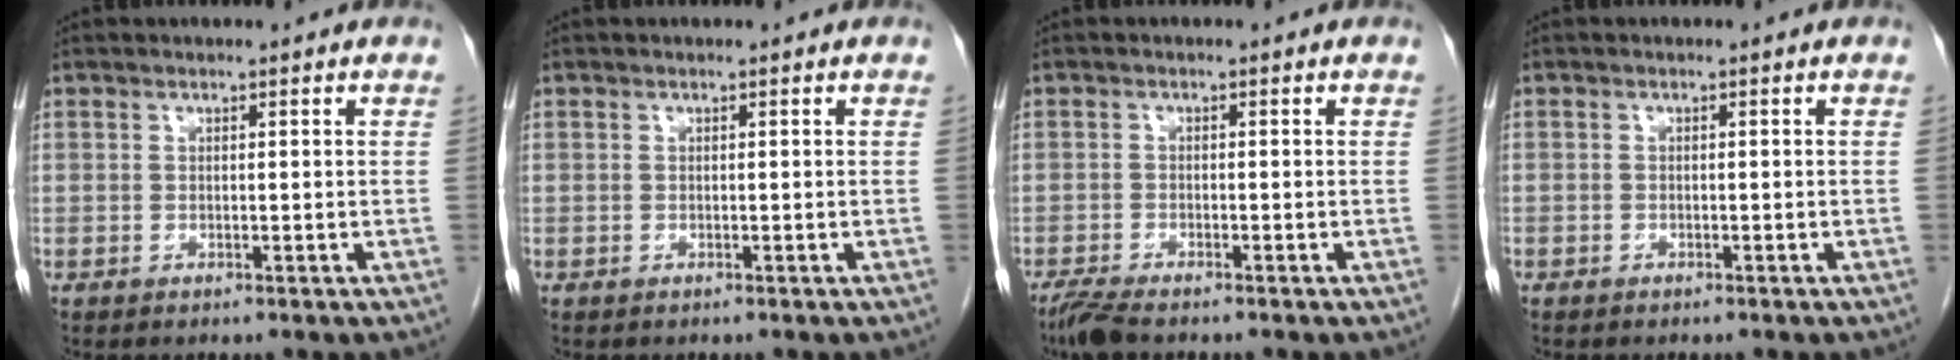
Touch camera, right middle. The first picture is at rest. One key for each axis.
{"total": 0.0}
{"total": 3.2, "fx": -2.7, "fy": 0.4, "fz": 1.7, "tx": -0.041, "ty": -0.010, "tz": -0.051}
{"total": 0.6, "fx": -0.4, "fy": 0.4, "fz": 0.1, "tx": -0.004, "ty": 0.002, "tz": -0.007}